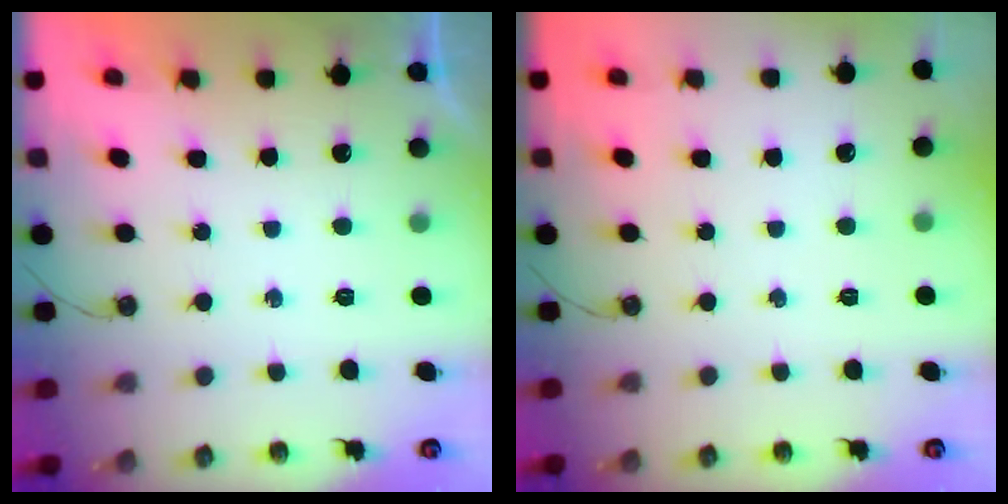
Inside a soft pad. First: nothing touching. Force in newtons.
{"total": 0.0}